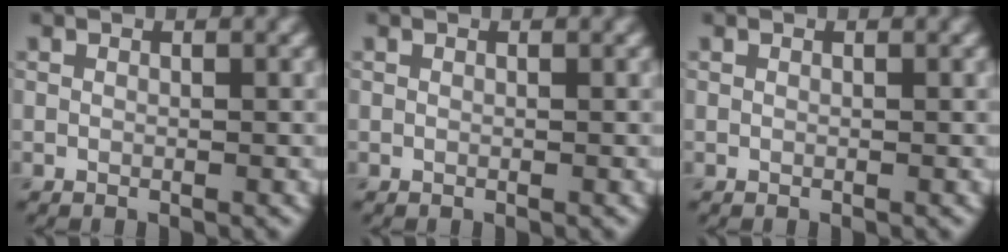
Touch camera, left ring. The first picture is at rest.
{"total": 0.0}
{"total": 0.0}